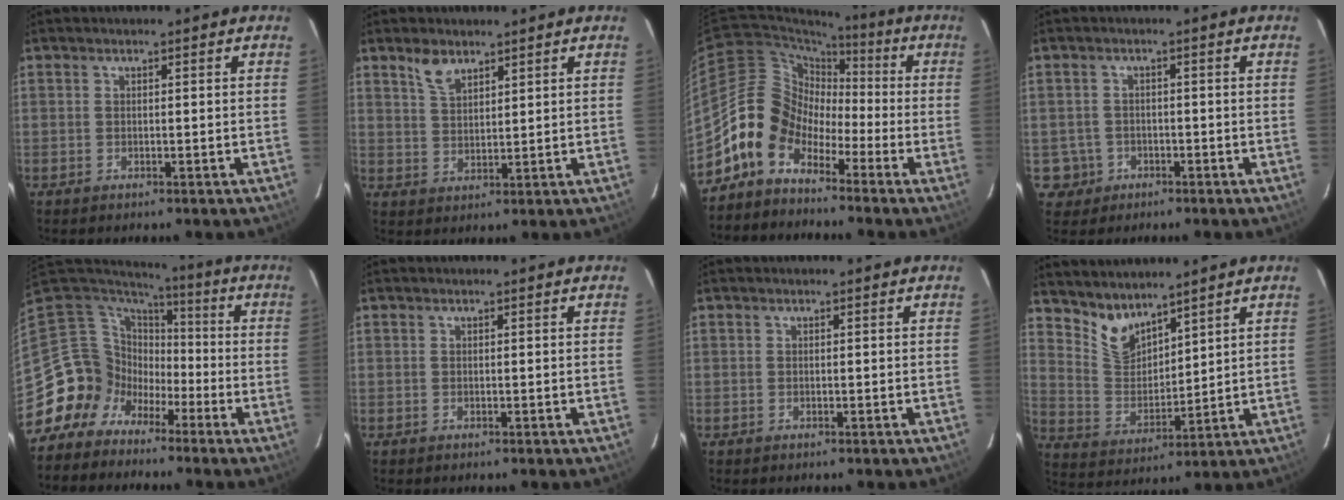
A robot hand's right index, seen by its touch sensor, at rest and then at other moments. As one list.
[{"total": 4.4, "force": [3.2, 2.0, 2.2], "torque": [-0.041, 0.003, 0.064]}, {"total": 10.5, "force": [-5.6, 8.2, 3.4], "torque": [-0.068, 0.037, -0.125]}, {"total": 4.4, "force": [-1.4, 4.2, 0.1], "torque": [-0.012, 0.017, -0.018]}, {"total": 11.8, "force": [-5.9, 10.0, 2.1], "torque": [-0.067, 0.031, -0.119]}, {"total": 0.0}, {"total": 0.0}, {"total": 8.1, "force": [6.9, 3.3, 2.8], "torque": [-0.053, -0.002, 0.145]}]